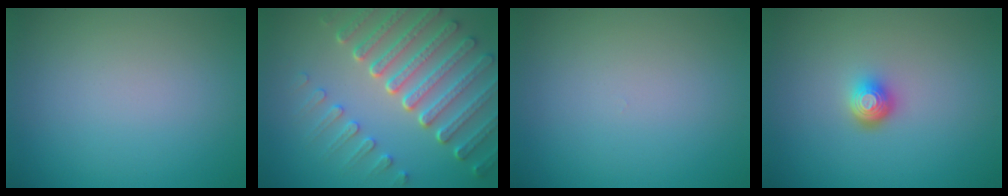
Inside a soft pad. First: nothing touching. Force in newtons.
{"total": 7.4, "press": 5.5, "slide": 4.9}
{"total": 0.0}
{"total": 2.1, "press": 1.5, "slide": 1.5}